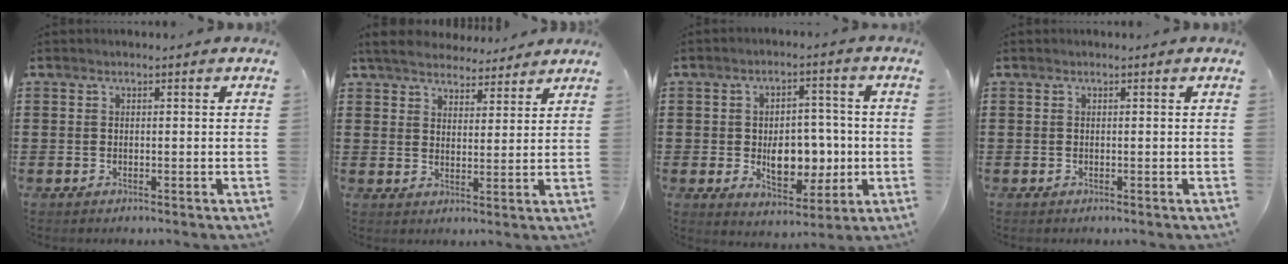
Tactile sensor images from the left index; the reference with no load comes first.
{"total": 5.0, "force": [4.7, 1.2, 1.1], "torque": [-0.041, -0.015, 0.085]}
{"total": 8.5, "force": [-1.0, 5.5, 6.3], "torque": [-0.086, 0.004, -0.019]}
{"total": 0.0}